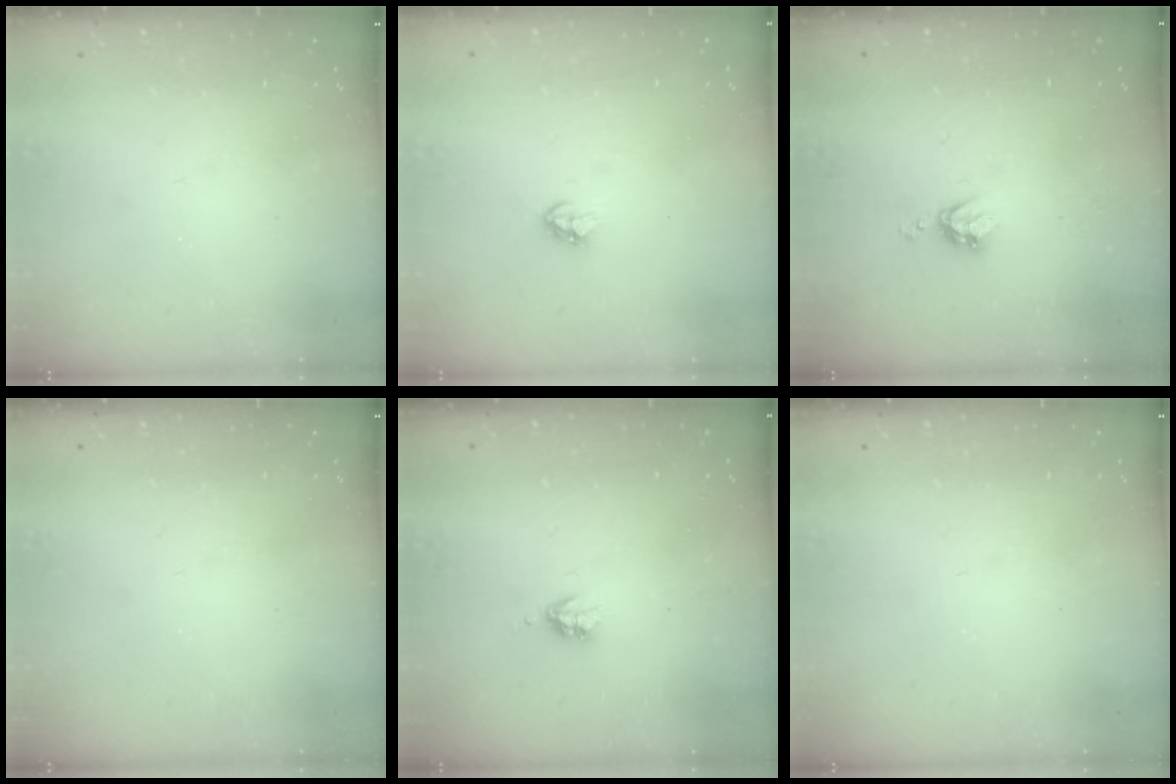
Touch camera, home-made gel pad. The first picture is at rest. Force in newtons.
{"total": 3.4, "press": 3.4, "slide": 0.1}
{"total": 4.3, "press": 4.2, "slide": 0.6}
{"total": 0.0}
{"total": 3.0, "press": 3.0, "slide": 0.5}
{"total": 0.0}